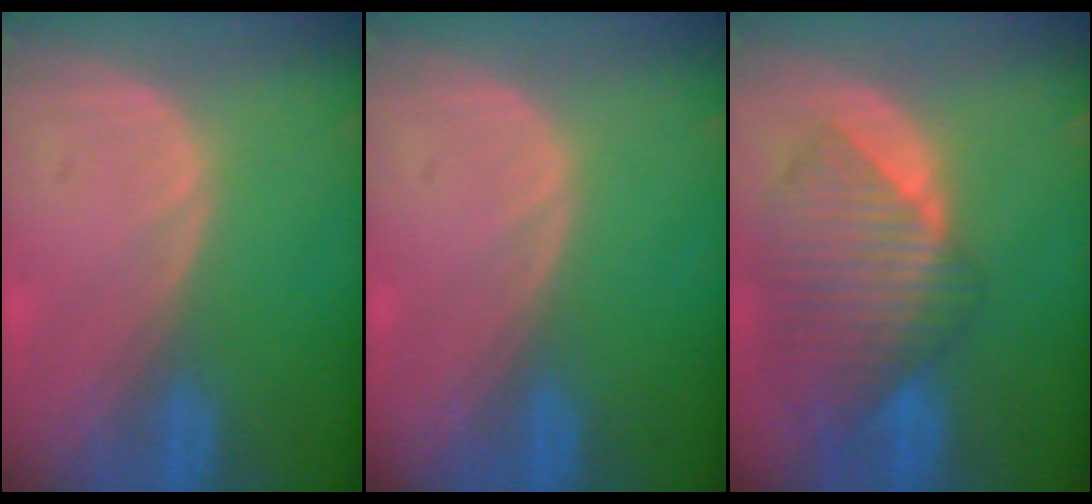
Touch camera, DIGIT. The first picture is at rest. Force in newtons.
{"total": 0.0}
{"total": 10.0, "press": 8.7, "slide": 5.1}